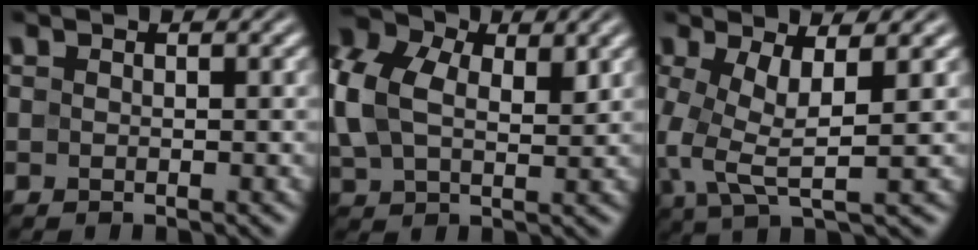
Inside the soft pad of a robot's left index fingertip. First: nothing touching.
{"total": 9.4, "force": [2.6, 6.2, 6.6], "torque": [-0.175, 0.016, 0.049]}
{"total": 5.2, "force": [0.4, 1.5, 5.0], "torque": [-0.113, -0.005, 0.010]}